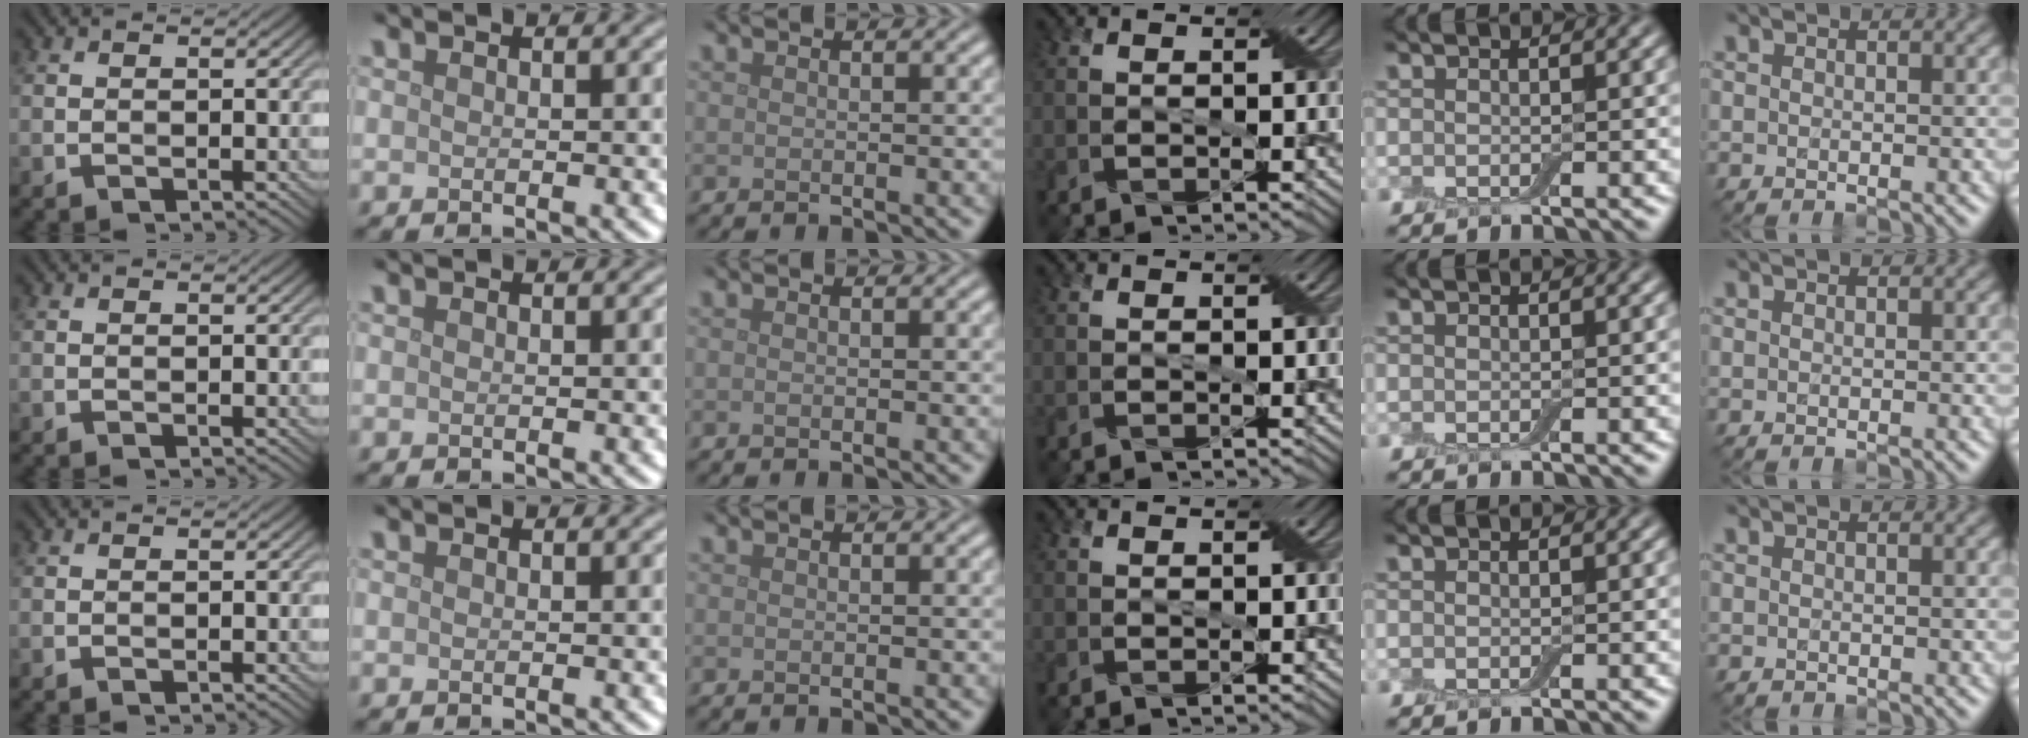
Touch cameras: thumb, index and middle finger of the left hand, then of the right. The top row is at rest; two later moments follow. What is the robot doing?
{"motion": "fold", "object": "apron"}